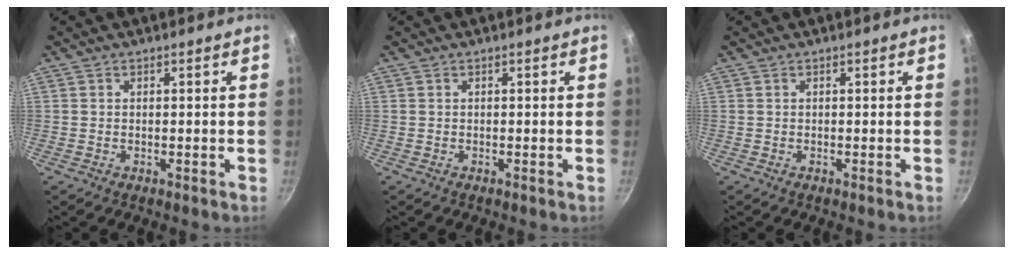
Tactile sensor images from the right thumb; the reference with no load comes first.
{"total": 0.0}
{"total": 0.0}